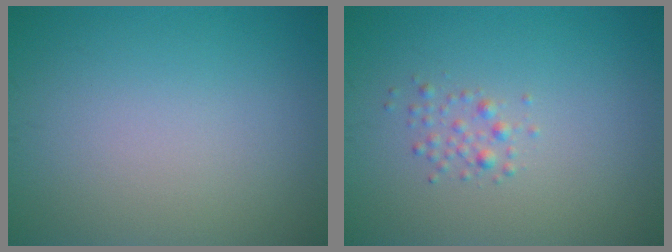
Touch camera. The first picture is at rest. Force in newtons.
{"total": 1.2, "press": 1.2, "slide": 0.0}